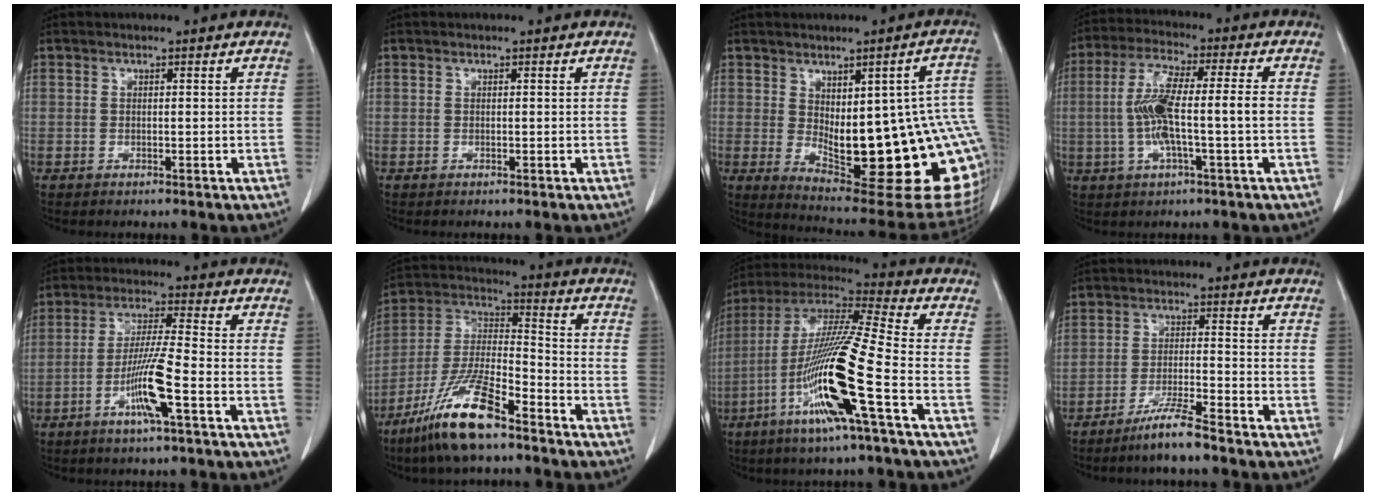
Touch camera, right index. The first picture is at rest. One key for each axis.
{"total": 0.0}
{"total": 24.0, "fx": -2.5, "fy": 6.4, "fz": 23.0, "tx": -0.225, "ty": -0.003, "tz": -0.010}
{"total": 10.1, "fx": -0.9, "fy": 1.0, "fz": 10.0, "tx": -0.197, "ty": 0.018, "tz": -0.020}
{"total": 8.4, "fx": -3.4, "fy": -0.4, "fz": 7.7, "tx": -0.148, "ty": -0.006, "tz": -0.067}
{"total": 14.0, "fx": -9.7, "fy": 2.5, "fz": 9.8, "tx": -0.208, "ty": -0.012, "tz": -0.183}
{"total": 17.9, "fx": -6.4, "fy": -0.6, "fz": 16.7, "tx": -0.334, "ty": -0.015, "tz": -0.129}
{"total": 6.0, "fx": -4.8, "fy": -0.5, "fz": 3.5, "tx": -0.064, "ty": -0.017, "tz": -0.095}